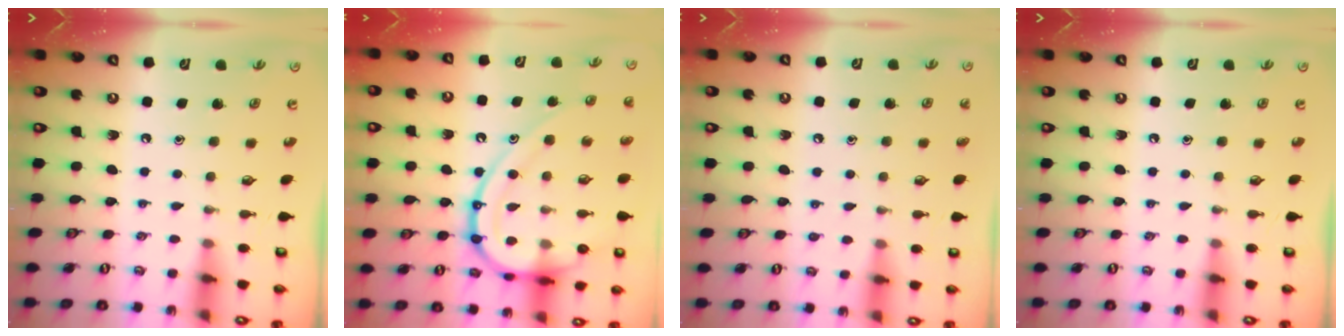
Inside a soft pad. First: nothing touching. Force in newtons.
{"total": 21.2, "press": 21.2, "slide": 1.4}
{"total": 3.8, "press": 3.7, "slide": 0.4}
{"total": 0.0}